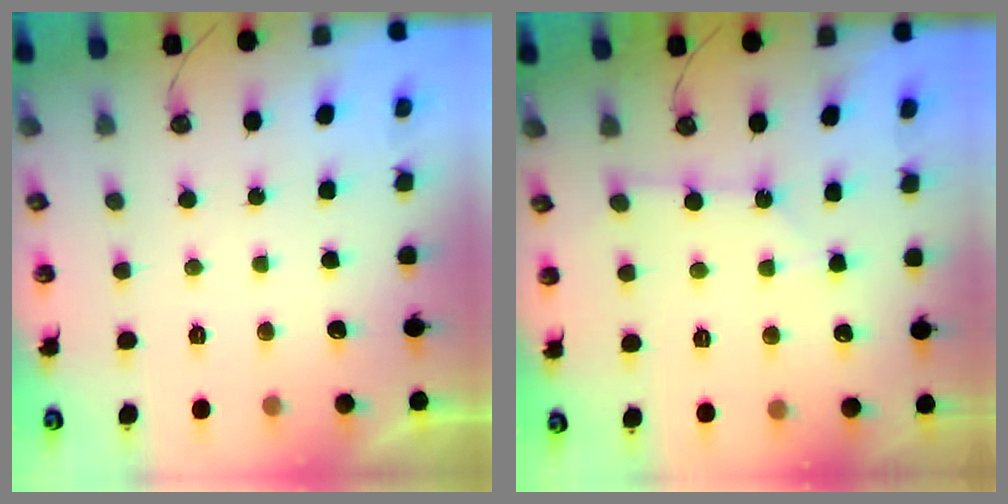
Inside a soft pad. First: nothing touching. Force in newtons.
{"total": 3.0, "press": 2.9, "slide": 0.4}